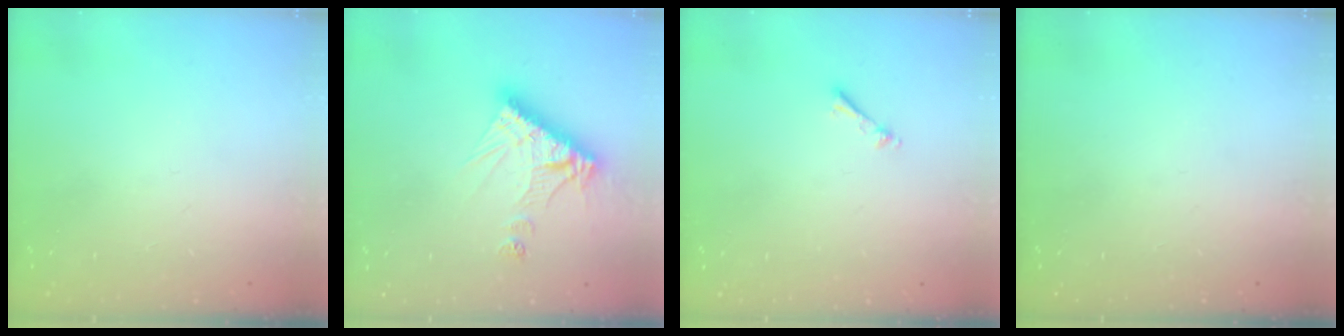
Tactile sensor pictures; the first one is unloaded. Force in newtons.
{"total": 11.2, "press": 11.2, "slide": 1.0}
{"total": 1.0, "press": 1.0, "slide": 0.2}
{"total": 0.0}